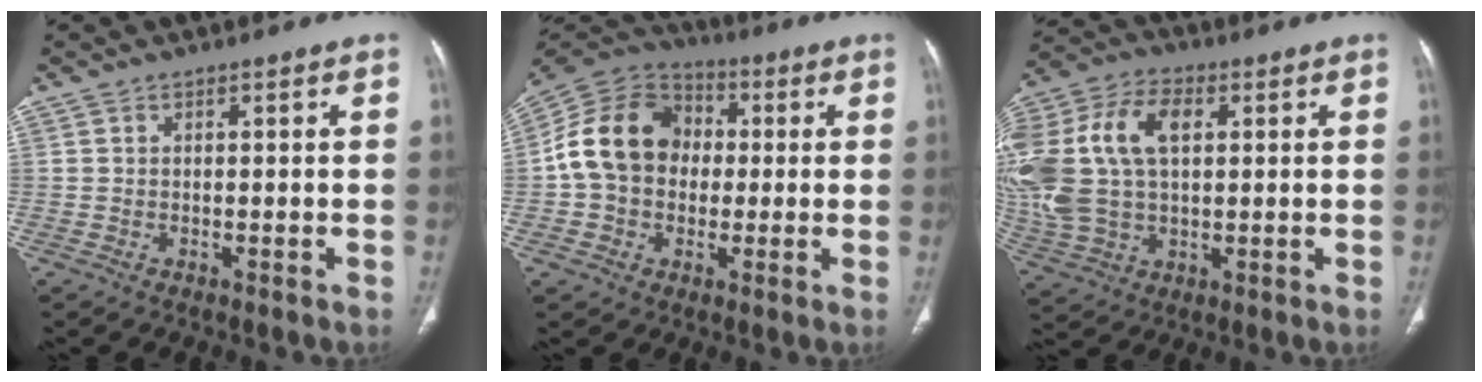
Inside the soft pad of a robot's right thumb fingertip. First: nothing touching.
{"total": 15.5, "force": [0.2, 12.6, 9.0], "torque": [-0.146, 0.031, -0.007]}
{"total": 22.7, "force": [4.1, 14.1, 17.2], "torque": [-0.405, 0.022, 0.080]}